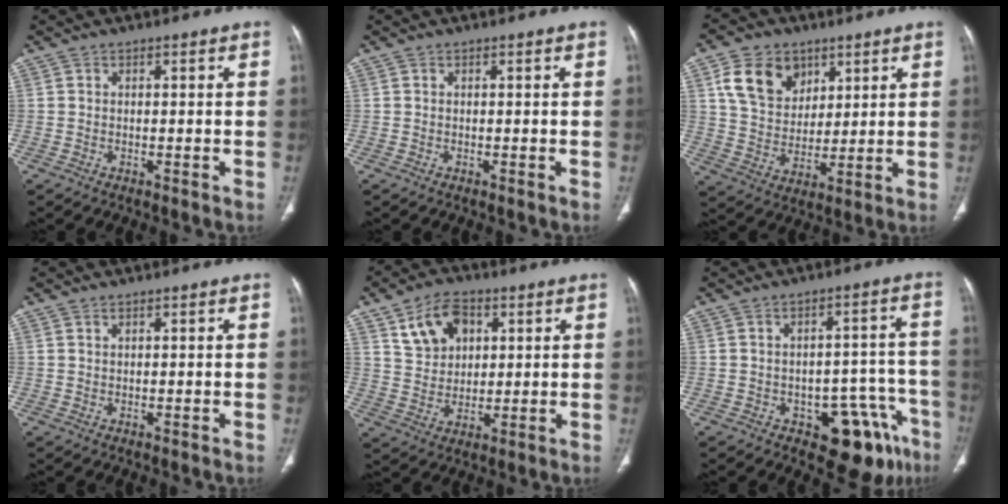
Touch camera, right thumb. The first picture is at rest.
{"total": 0.0}
{"total": 12.2, "force": [5.6, 9.1, 5.8], "torque": [-0.076, -0.019, 0.110]}
{"total": 0.5, "force": [0.4, 0.2, 0.2], "torque": [-0.006, -0.002, 0.008]}
{"total": 9.9, "force": [4.3, 7.0, 5.6], "torque": [-0.070, -0.010, 0.082]}
{"total": 12.3, "force": [-6.7, 6.4, 8.1], "torque": [-0.052, 0.049, -0.080]}